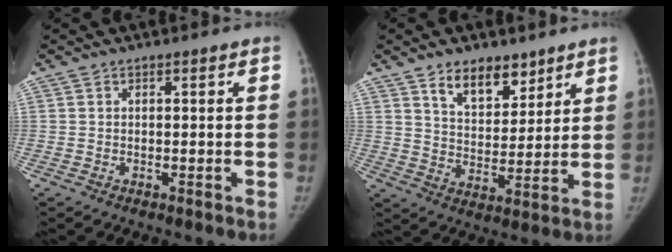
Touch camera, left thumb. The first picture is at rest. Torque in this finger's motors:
{"motor_torque": [0.02, 0.02, 0.03, -0.02, 0.04]}